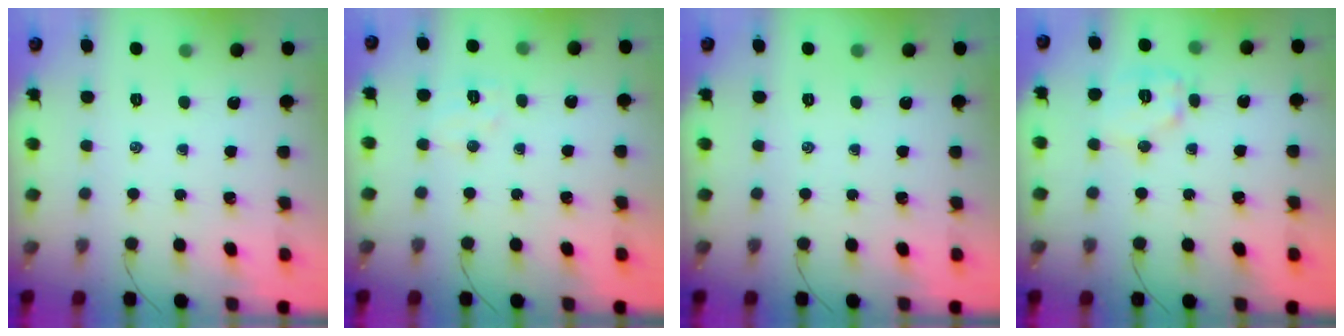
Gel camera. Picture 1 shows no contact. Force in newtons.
{"total": 5.4, "press": 5.3, "slide": 1.2}
{"total": 0.0}
{"total": 9.2, "press": 9.2, "slide": 0.5}